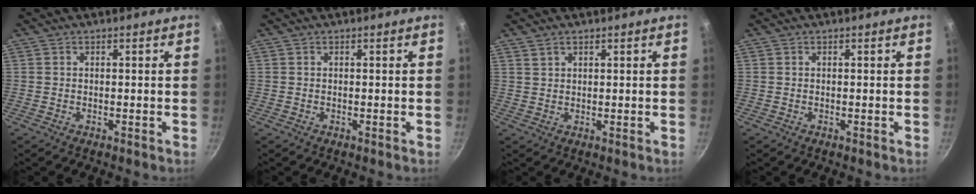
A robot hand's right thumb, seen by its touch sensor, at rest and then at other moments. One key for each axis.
{"total": 0.0}
{"total": 1.8, "fx": 1.3, "fy": 1.0, "fz": 0.8, "tx": -0.009, "ty": -0.001, "tz": 0.025}
{"total": 0.0}